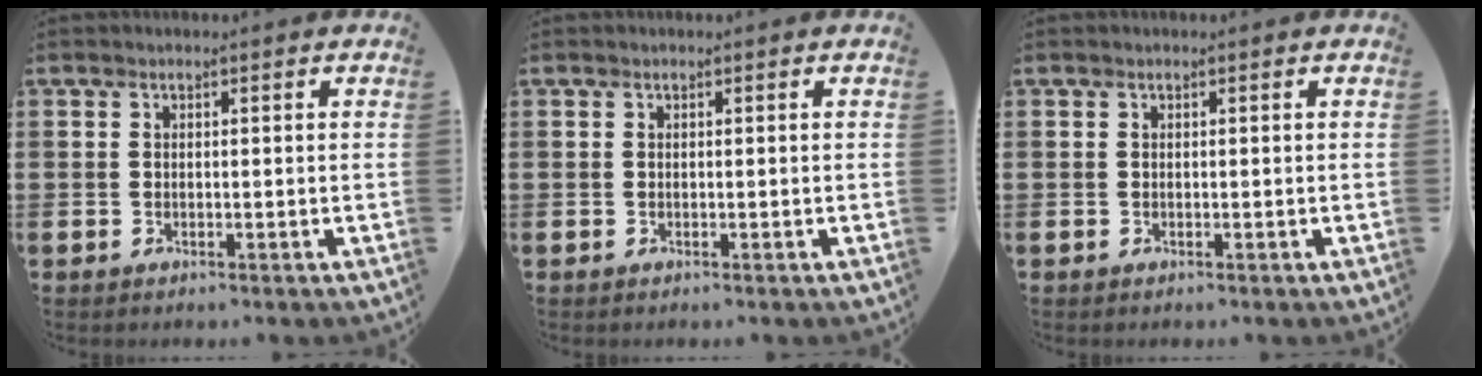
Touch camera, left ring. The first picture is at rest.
{"total": 0.0}
{"total": 0.0}